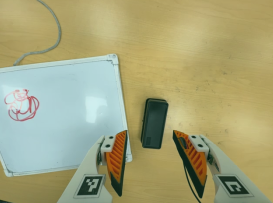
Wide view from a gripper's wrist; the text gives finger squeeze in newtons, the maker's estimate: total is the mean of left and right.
{"total": 0.0}